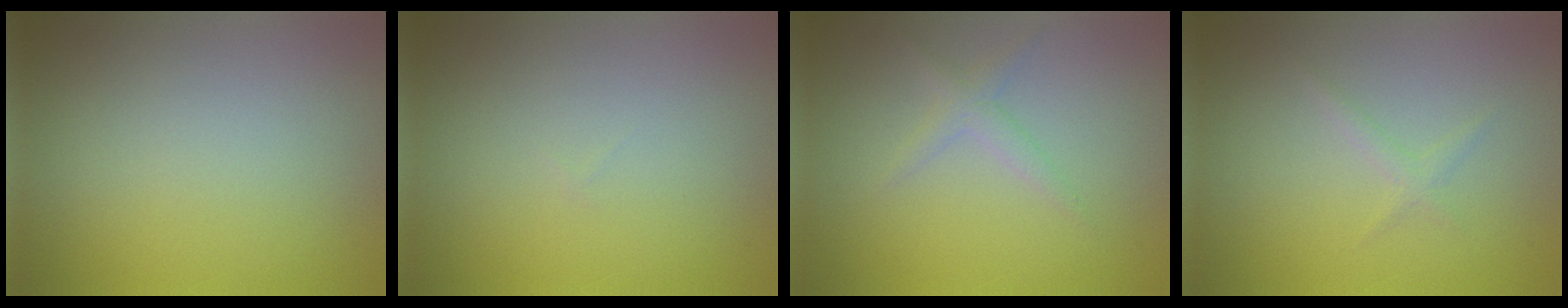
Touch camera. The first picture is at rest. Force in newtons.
{"total": 0.0}
{"total": 1.4, "press": 1.4, "slide": 0.0}
{"total": 0.9, "press": 0.9, "slide": 0.0}